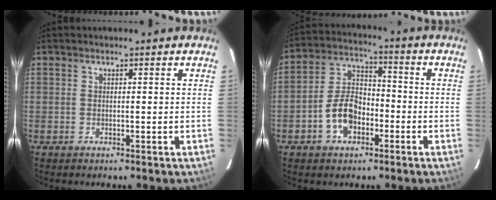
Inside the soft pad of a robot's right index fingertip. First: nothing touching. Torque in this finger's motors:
{"motor_torque": [1.62, -0.28, 0.28, 0.05]}